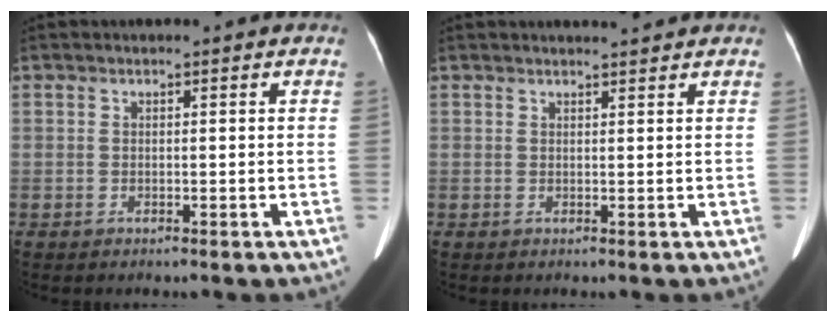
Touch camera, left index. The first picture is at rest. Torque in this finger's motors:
{"motor_torque": [0.30, -0.39, -0.02, 0.03]}